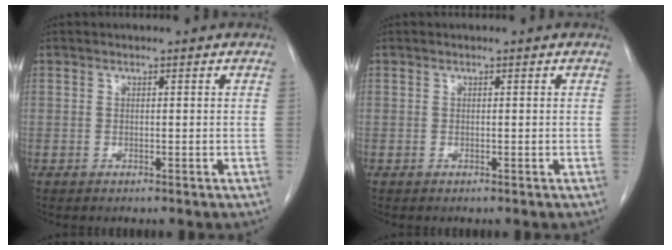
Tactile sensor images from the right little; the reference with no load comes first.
{"total": 0.0}